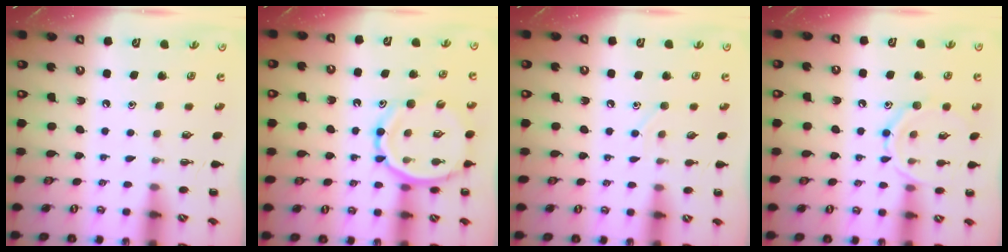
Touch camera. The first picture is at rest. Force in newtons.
{"total": 12.9, "press": 12.4, "slide": 3.6}
{"total": 3.8, "press": 3.7, "slide": 1.1}
{"total": 10.7, "press": 10.6, "slide": 0.6}